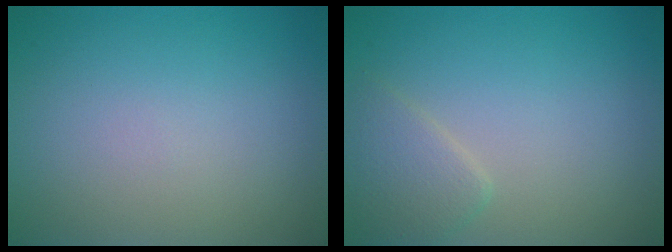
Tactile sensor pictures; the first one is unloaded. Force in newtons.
{"total": 2.2, "press": 2.2, "slide": 0.1}